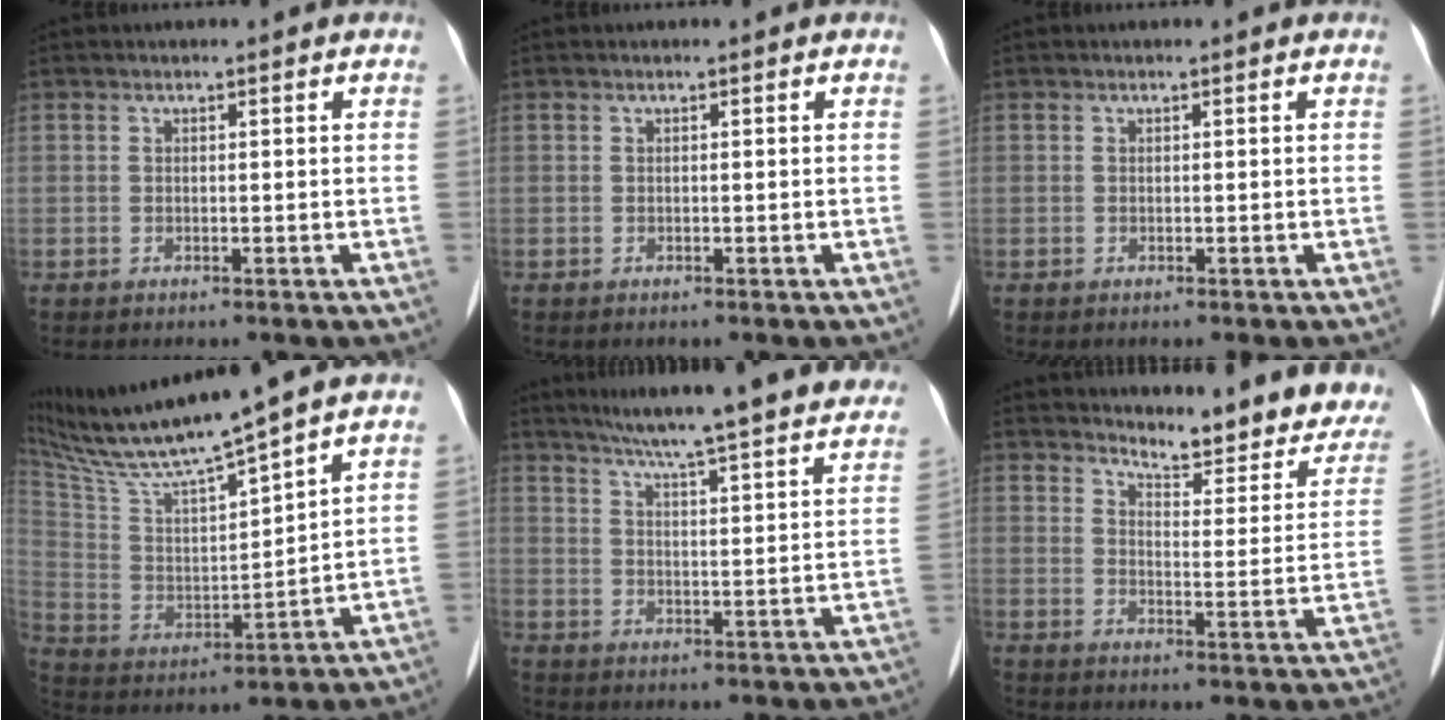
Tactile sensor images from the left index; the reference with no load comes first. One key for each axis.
{"total": 0.0}
{"total": 0.0}
{"total": 15.6, "fx": 13.3, "fy": -0.9, "fz": 8.1, "tx": -0.152, "ty": 0.009, "tz": 0.250}
{"total": 25.1, "fx": 22.6, "fy": 1.2, "fz": 10.9, "tx": -0.161, "ty": -0.029, "tz": 0.283}
{"total": 15.8, "fx": 14.4, "fy": 3.8, "fz": 5.3, "tx": -0.043, "ty": -0.052, "tz": 0.160}